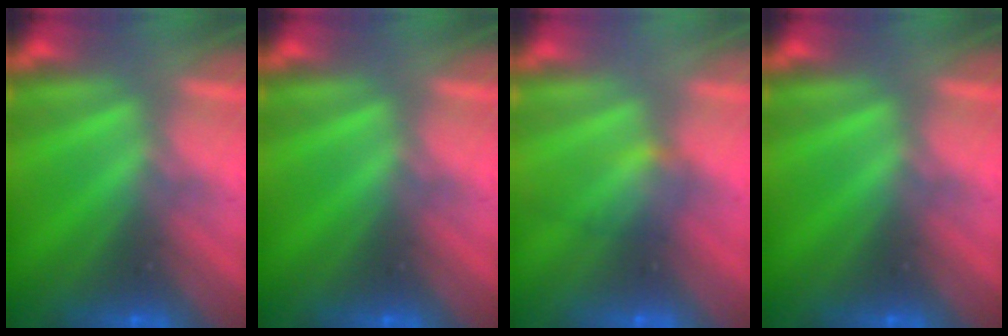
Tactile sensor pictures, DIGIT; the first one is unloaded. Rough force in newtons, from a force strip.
{"total": 0.0}
{"total": 2.2}
{"total": 0.0}